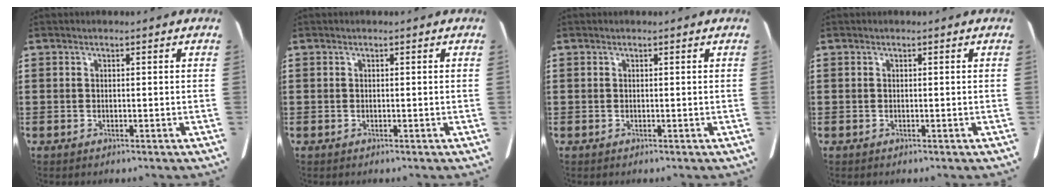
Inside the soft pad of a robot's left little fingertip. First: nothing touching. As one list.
[{"total": 0.0}, {"total": 0.0}, {"total": 0.0}]